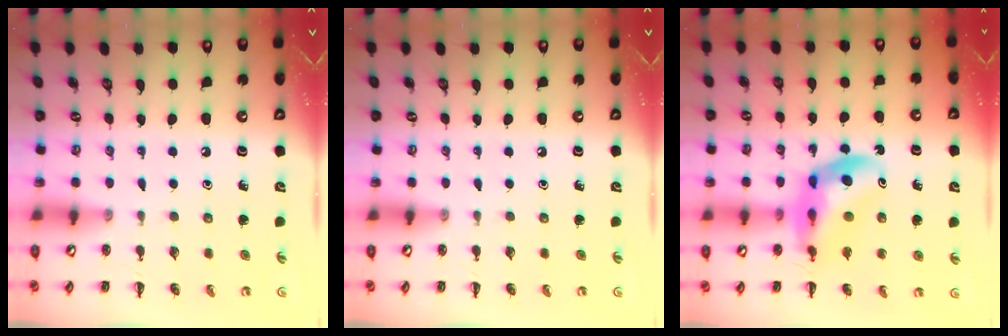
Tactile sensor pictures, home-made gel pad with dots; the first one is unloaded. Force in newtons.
{"total": 0.0}
{"total": 12.4, "press": 11.9, "slide": 3.4}